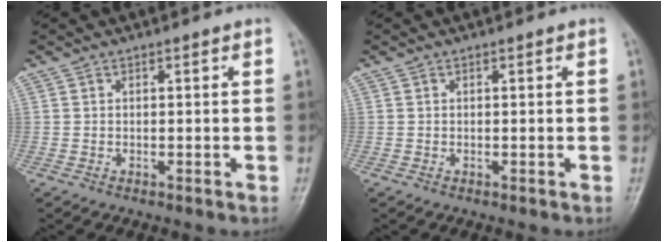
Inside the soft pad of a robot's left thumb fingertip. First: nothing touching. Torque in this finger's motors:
{"motor_torque": [-0.04, 0.02, -0.01, -0.02, 0.00]}